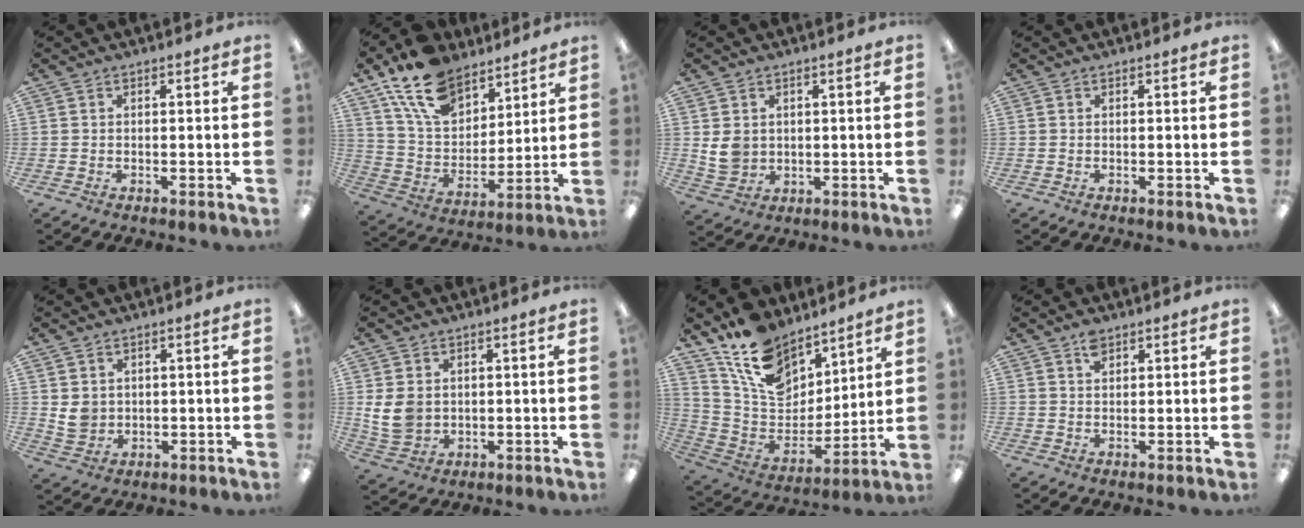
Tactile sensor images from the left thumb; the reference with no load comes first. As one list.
[{"total": 16.7, "force": [11.7, 9.4, 7.3], "torque": [-0.144, -0.056, 0.221]}, {"total": 5.1, "force": [0.9, 4.4, 2.3], "torque": [-0.045, 0.003, 0.020]}, {"total": 0.0}, {"total": 4.4, "force": [1.4, 3.8, 1.6], "torque": [-0.028, 0.004, 0.030]}, {"total": 7.1, "force": [1.2, 5.7, 4.0], "torque": [-0.106, 0.004, 0.025]}, {"total": 16.2, "force": [11.8, 9.1, 6.2], "torque": [-0.135, -0.074, 0.227]}, {"total": 2.8, "force": [2.0, 1.5, 1.2], "torque": [-0.020, -0.004, 0.036]}]